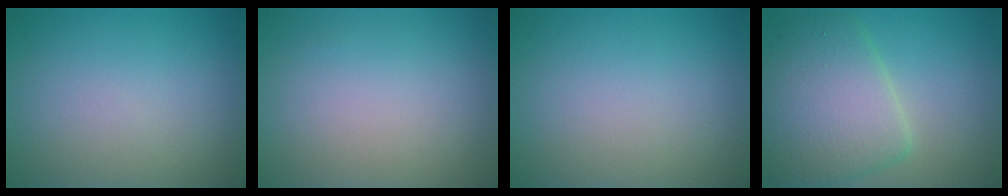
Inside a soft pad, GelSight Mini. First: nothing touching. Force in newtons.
{"total": 0.0}
{"total": 0.0}
{"total": 7.1, "press": 7.1, "slide": 0.2}